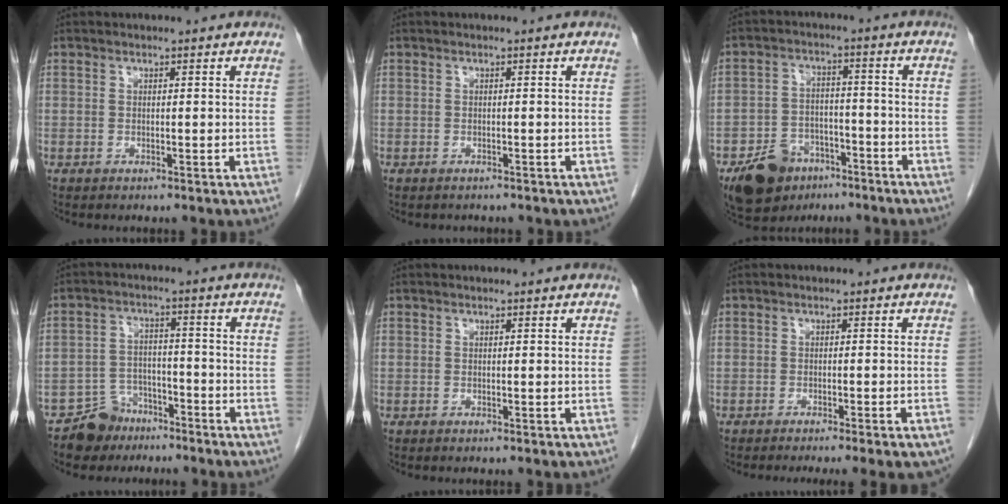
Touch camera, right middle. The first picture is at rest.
{"total": 1.4, "force": [-1.2, 0.6, 0.2], "torque": [-0.015, -0.002, -0.016]}
{"total": 9.6, "force": [-6.4, 6.0, 3.8], "torque": [-0.075, 0.007, -0.101]}
{"total": 5.9, "force": [-4.6, 3.7, -0.1], "torque": [0.010, 0.009, -0.082]}
{"total": 0.0}
{"total": 8.1, "force": [-6.6, 0.2, 4.7], "torque": [-0.045, -0.017, -0.086]}